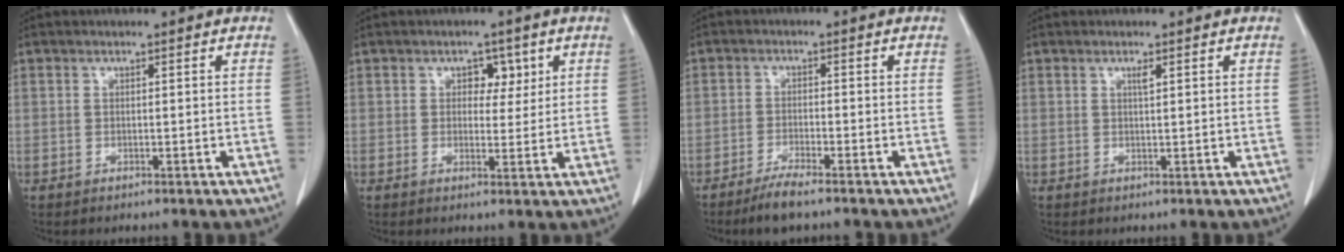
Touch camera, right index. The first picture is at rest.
{"total": 3.2, "force": [1.3, 2.2, 2.0], "torque": [-0.018, 0.007, 0.017]}
{"total": 4.0, "force": [-3.1, 0.1, 2.4], "torque": [-0.051, -0.008, -0.062]}
{"total": 0.8, "force": [0.4, 0.0, 0.7], "torque": [-0.016, -0.001, 0.009]}